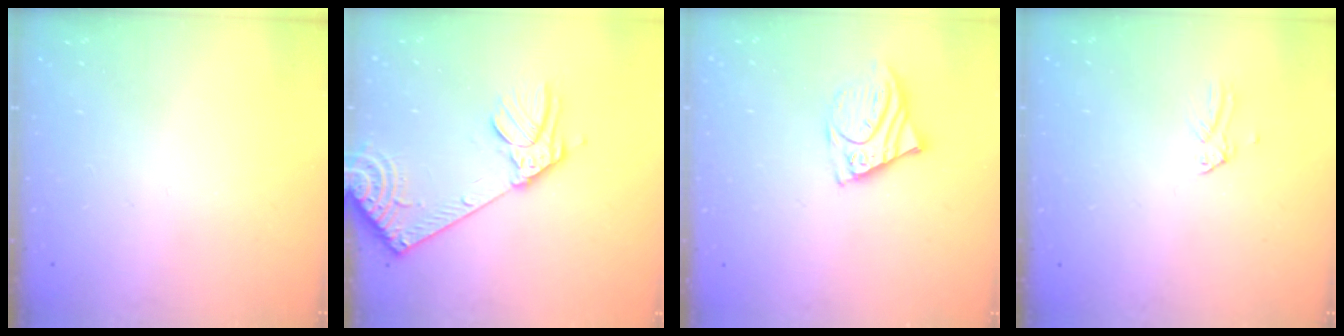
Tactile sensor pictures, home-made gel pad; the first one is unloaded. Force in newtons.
{"total": 15.3, "press": 14.9, "slide": 3.5}
{"total": 10.0, "press": 9.9, "slide": 1.2}
{"total": 0.0}